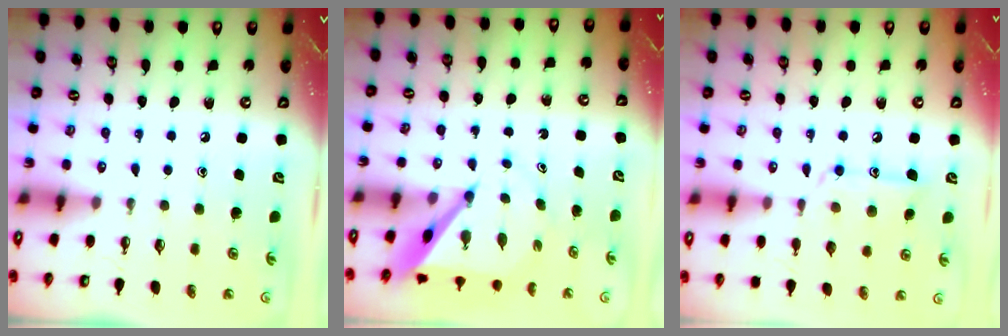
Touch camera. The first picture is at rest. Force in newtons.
{"total": 6.0, "press": 5.9, "slide": 0.6}
{"total": 13.0, "press": 12.9, "slide": 0.8}